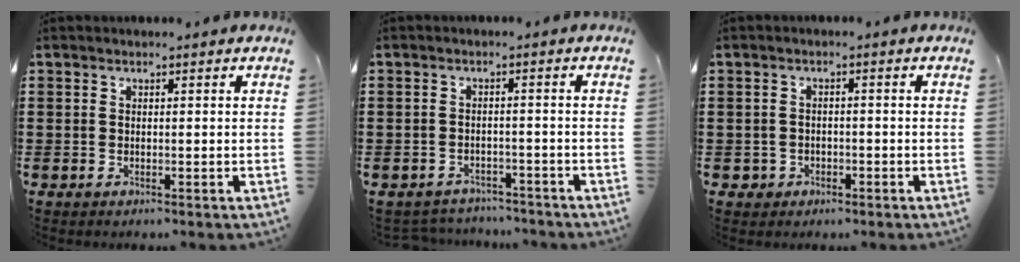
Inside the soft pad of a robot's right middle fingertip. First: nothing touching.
{"total": 2.5, "force": [-2.4, 0.5, -0.1], "torque": [-0.006, 0.000, -0.053]}
{"total": 1.6, "force": [-1.0, 1.2, 0.3], "torque": [-0.010, 0.000, -0.024]}